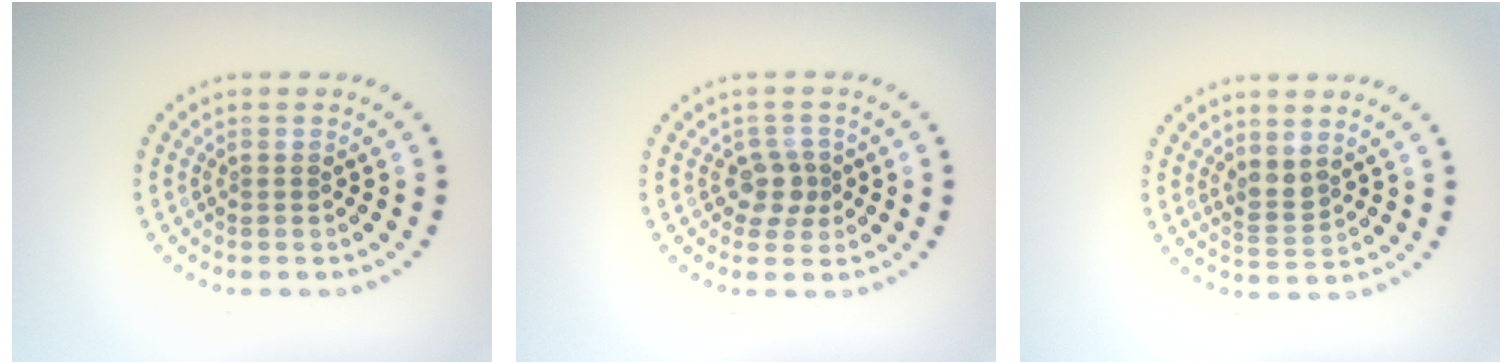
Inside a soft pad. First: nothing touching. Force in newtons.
{"total": 2.2, "press": 1.9, "slide": 1.1}
{"total": 1.8, "press": 1.6, "slide": 1.0}